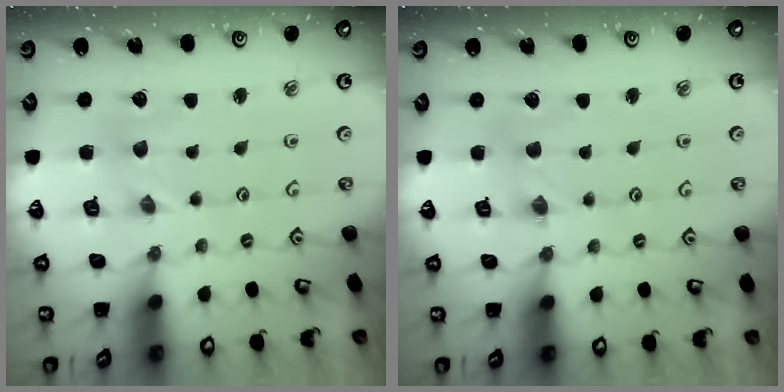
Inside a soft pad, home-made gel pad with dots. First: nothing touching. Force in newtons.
{"total": 0.0}